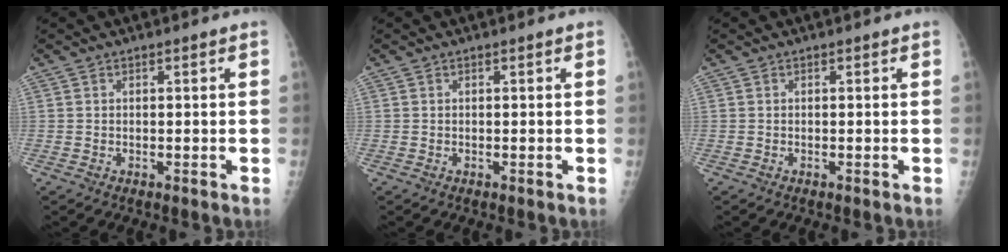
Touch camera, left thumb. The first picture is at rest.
{"total": 0.0}
{"total": 0.0}